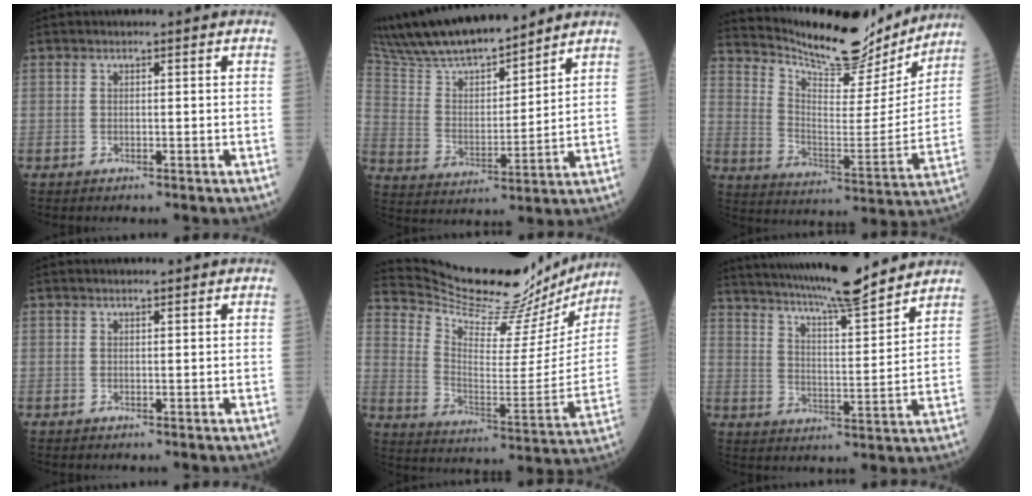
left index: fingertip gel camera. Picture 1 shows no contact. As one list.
[{"total": 17.8, "force": [15.8, 2.9, 7.6], "torque": [-0.142, 0.017, 0.289]}, {"total": 19.2, "force": [17.9, 3.7, 5.7], "torque": [-0.108, -0.033, 0.266]}, {"total": 0.6, "force": [0.6, 0.0, 0.2], "torque": [-0.006, 0.001, 0.009]}, {"total": 25.7, "force": [24.1, 4.2, 7.7], "torque": [-0.132, -0.062, 0.335]}, {"total": 16.8, "force": [15.1, 0.4, 7.4], "torque": [-0.133, -0.002, 0.231]}]